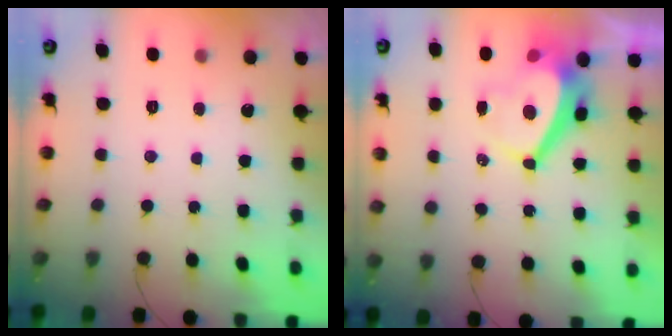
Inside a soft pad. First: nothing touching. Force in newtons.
{"total": 5.9, "press": 5.9, "slide": 0.7}